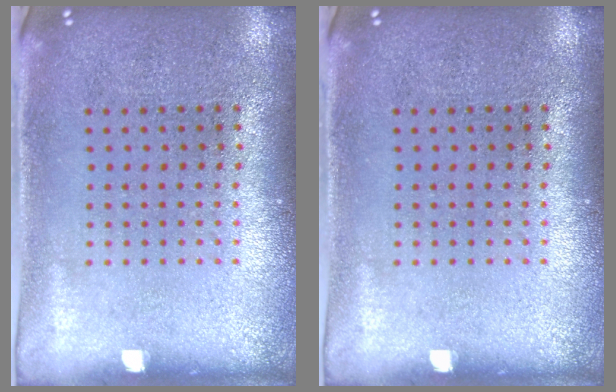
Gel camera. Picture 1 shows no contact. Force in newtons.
{"total": 0.0}